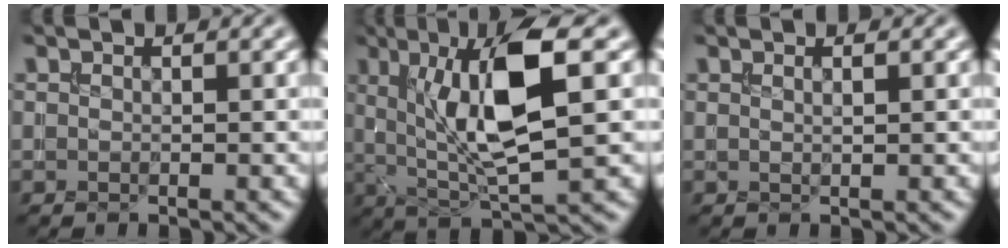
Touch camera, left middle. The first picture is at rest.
{"total": 9.3, "force": [2.0, 2.4, 8.7], "torque": [-0.157, -0.004, 0.039]}
{"total": 1.0, "force": [0.5, 0.3, 0.8], "torque": [-0.007, -0.004, 0.005]}